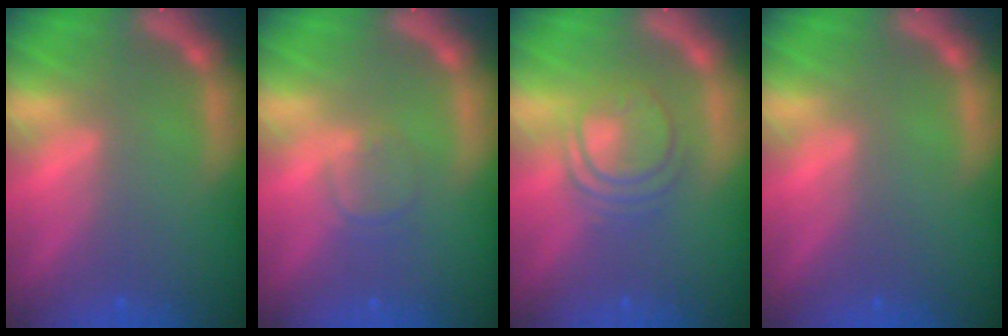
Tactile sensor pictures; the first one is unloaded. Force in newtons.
{"total": 1.9}
{"total": 5.0}
{"total": 0.0}